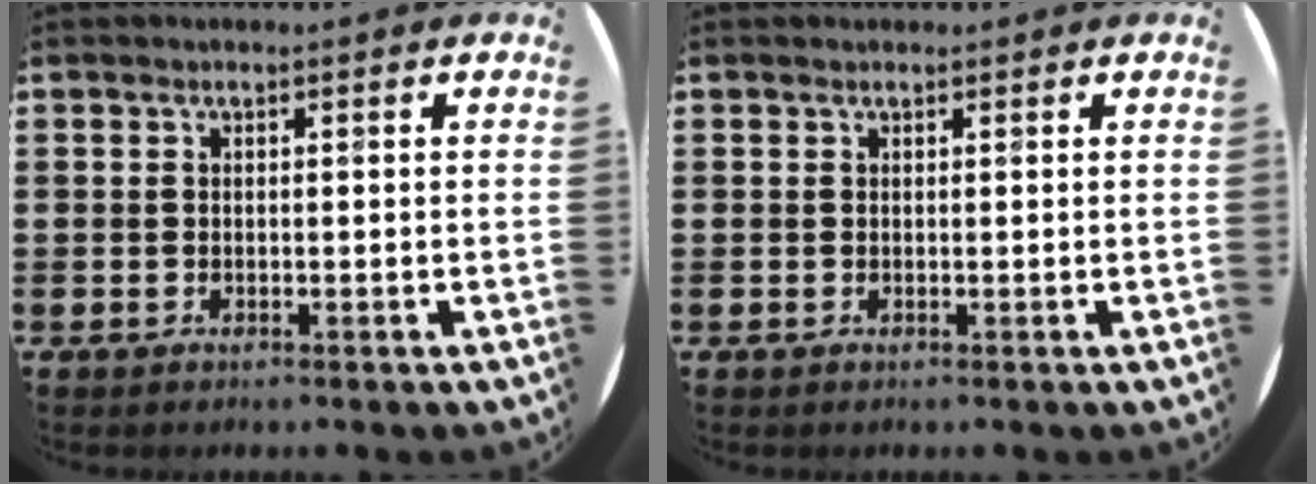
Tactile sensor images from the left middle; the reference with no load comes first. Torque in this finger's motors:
{"motor_torque": [-0.26, -0.29, 0.02, 0.01]}